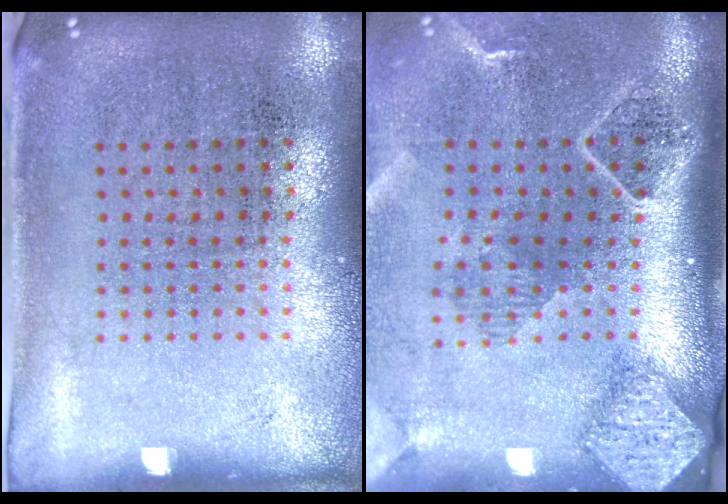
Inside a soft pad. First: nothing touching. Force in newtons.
{"total": 2.7, "press": 2.0, "slide": 1.8}